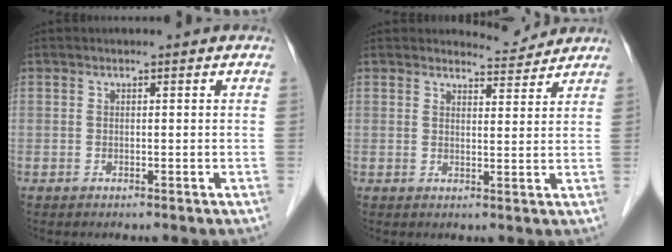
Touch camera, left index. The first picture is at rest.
{"total": 3.4, "force": [3.3, 0.3, -0.6], "torque": [-0.002, -0.011, 0.048]}